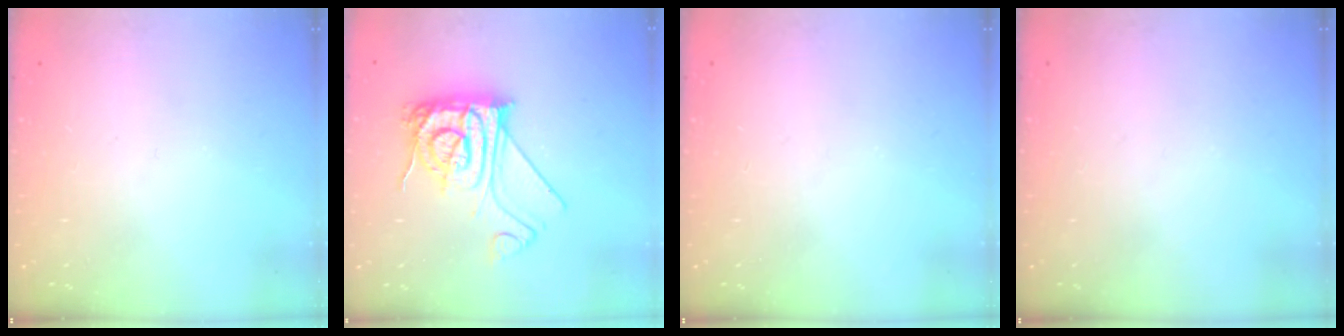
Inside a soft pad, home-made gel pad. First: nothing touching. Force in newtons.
{"total": 11.8, "press": 11.8, "slide": 1.2}
{"total": 0.0}
{"total": 0.0}